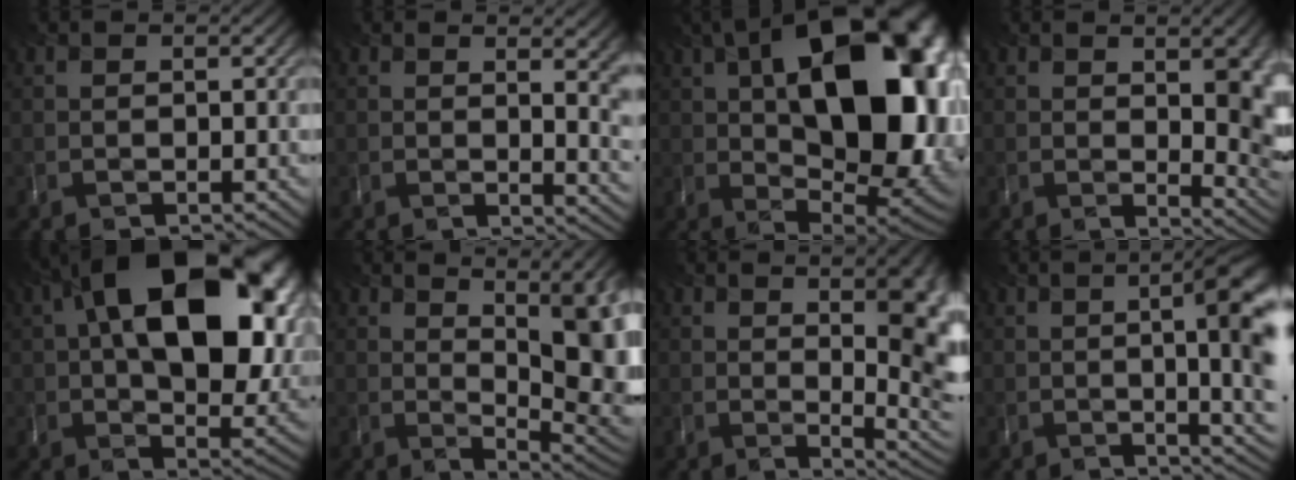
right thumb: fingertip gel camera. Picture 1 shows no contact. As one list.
[{"total": 9.8, "force": [2.4, 4.1, 8.6], "torque": [-0.088, 0.027, 0.024]}, {"total": 21.7, "force": [4.1, 12.9, 17.0], "torque": [-0.224, 0.015, 0.072]}, {"total": 9.8, "force": [1.7, 4.0, 8.8], "torque": [-0.091, 0.010, 0.026]}, {"total": 20.3, "force": [5.0, 12.3, 15.3], "torque": [-0.244, 0.020, 0.080]}, {"total": 11.3, "force": [3.1, 4.0, 10.1], "torque": [-0.134, 0.030, 0.050]}, {"total": 10.7, "force": [2.0, 3.8, 9.8], "torque": [-0.100, 0.019, 0.024]}, {"total": 13.1, "force": [0.7, 4.8, 12.2], "torque": [-0.113, 0.019, 0.001]}]